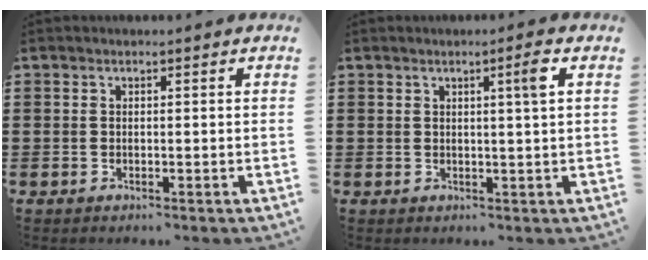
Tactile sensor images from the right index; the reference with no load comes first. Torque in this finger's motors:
{"motor_torque": [0.34, -0.28, 0.06, 0.08]}